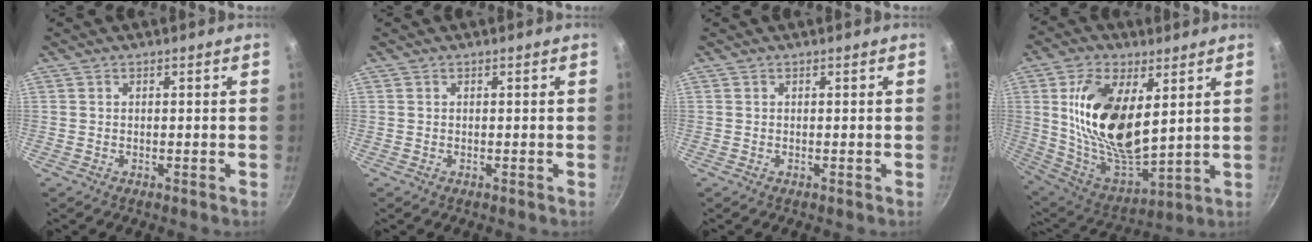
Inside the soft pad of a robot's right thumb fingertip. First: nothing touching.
{"total": 0.0}
{"total": 0.0}
{"total": 20.5, "force": [5.2, 10.5, 16.8], "torque": [-0.301, -0.035, 0.109]}